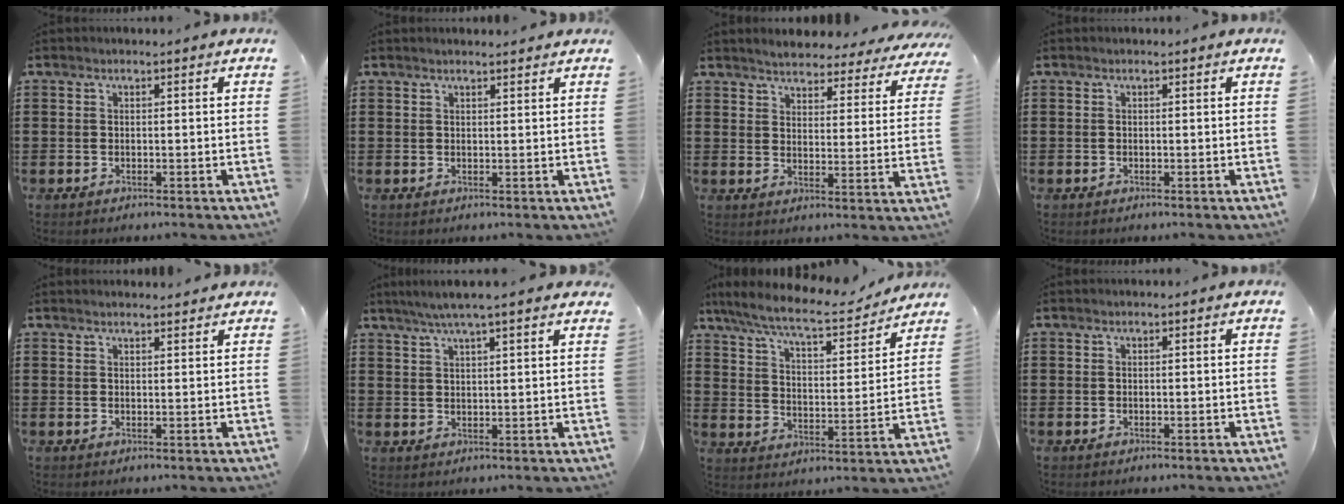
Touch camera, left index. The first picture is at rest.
{"total": 1.0, "force": [0.9, 0.0, 0.4], "torque": [-0.009, -0.001, 0.018]}
{"total": 4.2, "force": [4.2, 0.2, 0.5], "torque": [-0.034, -0.026, 0.070]}
{"total": 0.0}
{"total": 1.5, "force": [1.5, 0.1, 0.2], "torque": [-0.007, 0.002, 0.029]}
{"total": 4.4, "force": [3.6, -0.2, 2.7], "torque": [-0.061, -0.007, 0.062]}
{"total": 8.9, "force": [7.8, 0.6, 4.2], "torque": [-0.113, -0.041, 0.132]}
{"total": 0.0}